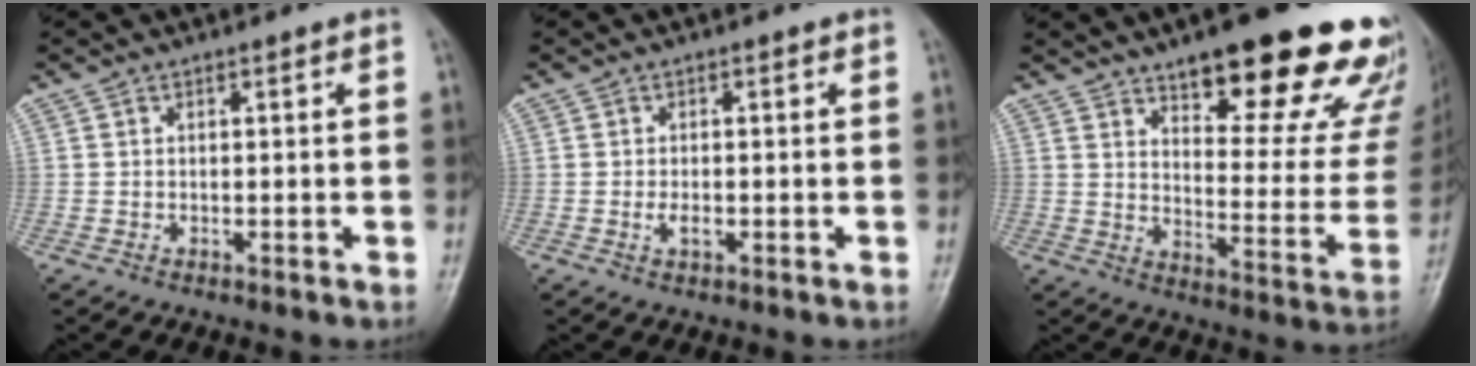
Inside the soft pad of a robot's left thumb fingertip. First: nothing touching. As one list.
[{"total": 2.1, "force": [-0.5, 1.3, 1.6], "torque": [-0.025, 0.001, -0.011]}, {"total": 26.7, "force": [17.6, 8.6, 18.2], "torque": [-0.188, -0.087, 0.229]}]